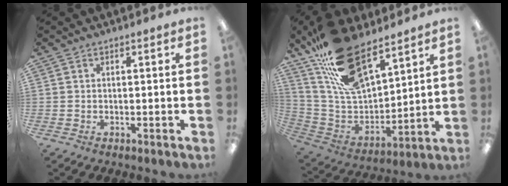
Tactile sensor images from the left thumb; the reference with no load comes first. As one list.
[{"total": 21.6, "force": [15.4, 8.9, 12.2], "torque": [-0.233, -0.082, 0.283]}]